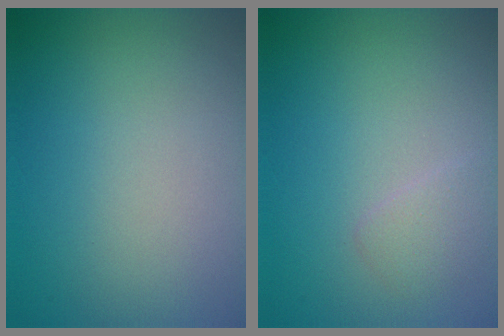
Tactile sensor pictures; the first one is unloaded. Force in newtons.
{"total": 1.2, "press": 1.2, "slide": 0.1}